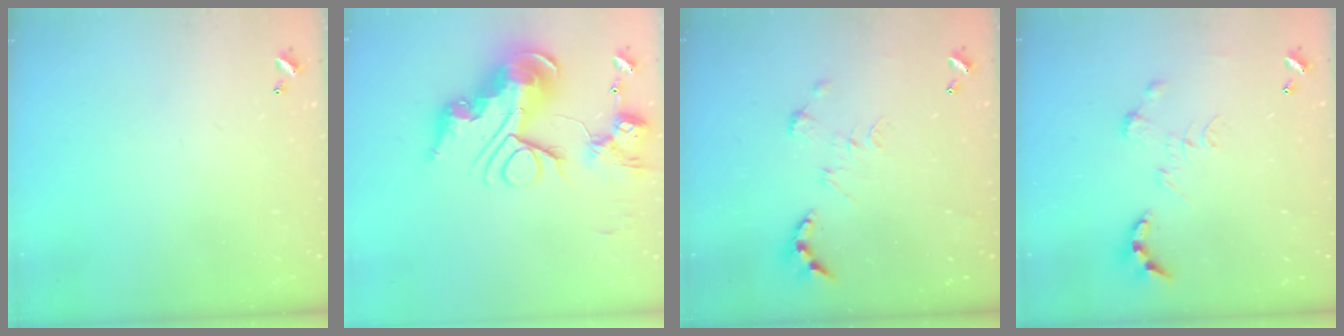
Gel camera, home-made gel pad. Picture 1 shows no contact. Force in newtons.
{"total": 0.7, "press": 0.7, "slide": 0.0}
{"total": 0.0}
{"total": 0.0}